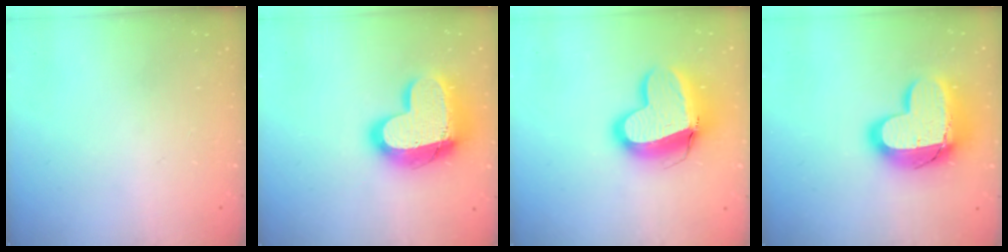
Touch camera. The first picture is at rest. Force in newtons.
{"total": 18.9, "press": 18.8, "slide": 1.5}
{"total": 15.5, "press": 15.3, "slide": 2.2}
{"total": 18.5, "press": 18.5, "slide": 1.2}